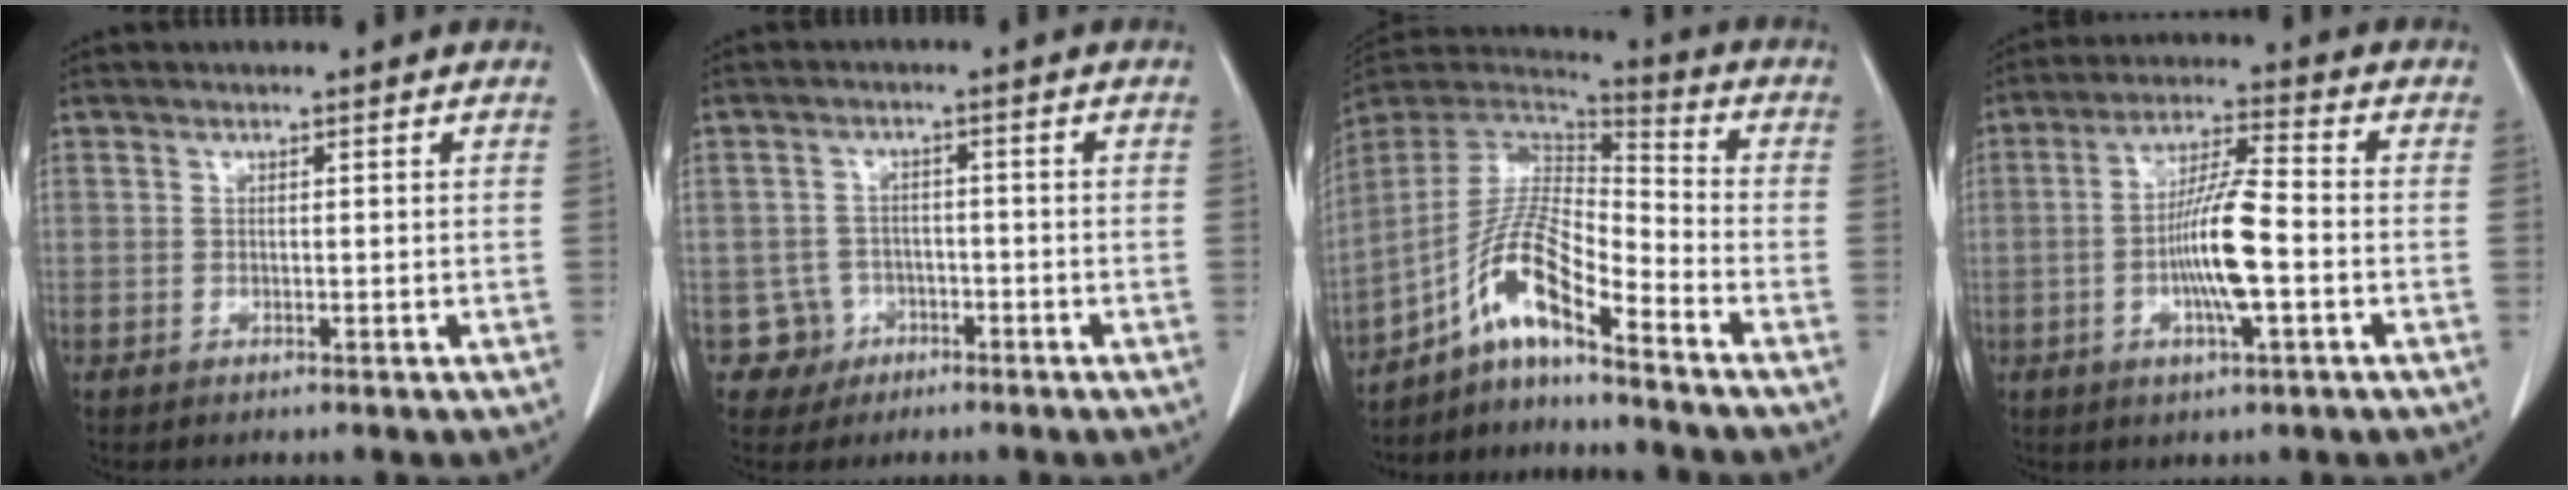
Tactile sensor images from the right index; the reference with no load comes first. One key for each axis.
{"total": 4.0, "fx": -1.7, "fy": 3.6, "fz": -0.6, "tx": 0.018, "ty": 0.016, "tz": -0.027}
{"total": 10.8, "fx": -7.1, "fy": 1.1, "fz": 8.1, "tx": -0.165, "ty": 0.018, "tz": -0.135}
{"total": 10.1, "fx": -2.1, "fy": 1.0, "fz": 9.9, "tx": -0.188, "ty": -0.001, "tz": -0.044}